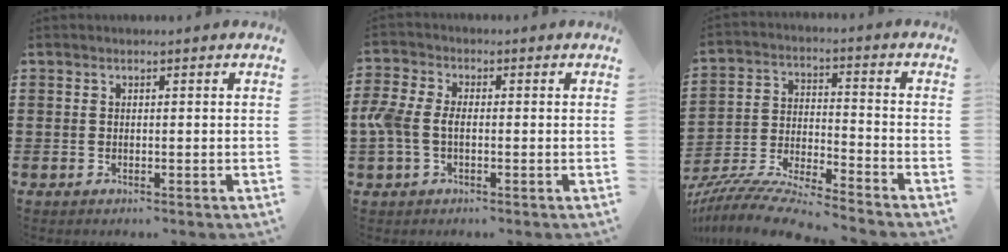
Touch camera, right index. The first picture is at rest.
{"total": 4.6, "force": [-0.8, 2.9, 3.5], "torque": [-0.103, -0.007, -0.025]}
{"total": 8.8, "force": [-8.4, -0.2, 2.5], "torque": [-0.059, -0.002, -0.171]}